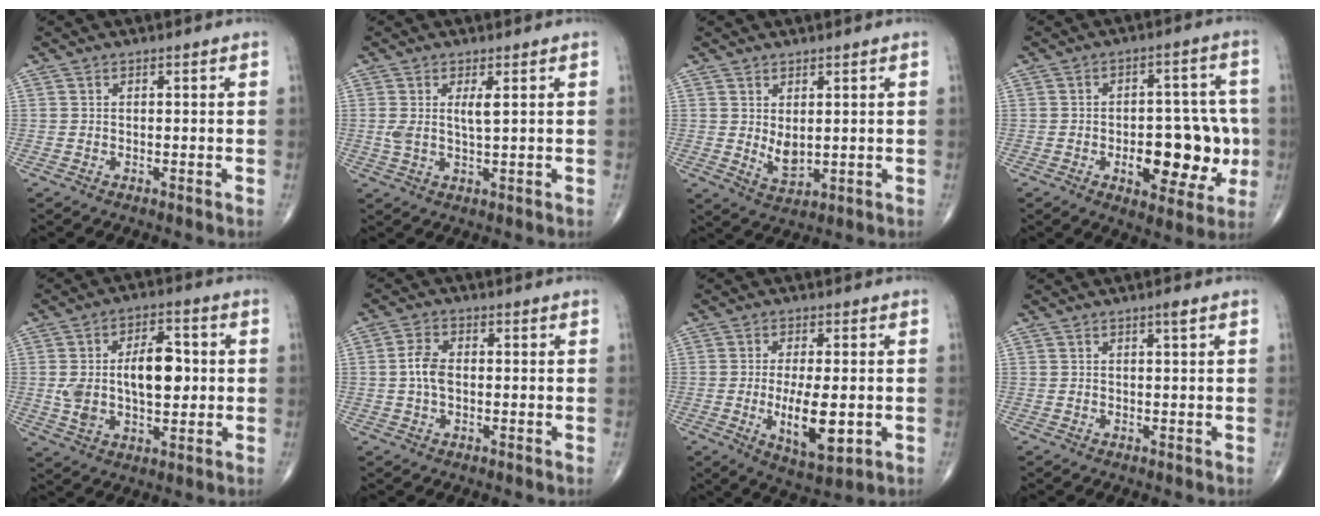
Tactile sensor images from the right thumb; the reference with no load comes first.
{"total": 3.7, "force": [1.1, 0.8, 3.5], "torque": [-0.069, -0.007, 0.023]}
{"total": 4.1, "force": [0.7, 2.2, 3.4], "torque": [-0.052, -0.017, 0.023]}
{"total": 15.8, "force": [-3.1, 8.1, 13.2], "torque": [-0.132, 0.025, -0.031]}
{"total": 13.6, "force": [0.9, 7.4, 11.3], "torque": [-0.177, 0.015, 0.022]}
{"total": 4.6, "force": [0.0, 2.7, 3.7], "torque": [-0.077, 0.010, -0.006]}
{"total": 10.7, "force": [-1.8, 4.1, 9.7], "torque": [-0.155, -0.018, -0.022]}
{"total": 1.1, "force": [0.6, 0.0, 0.9], "torque": [-0.012, -0.001, 0.009]}